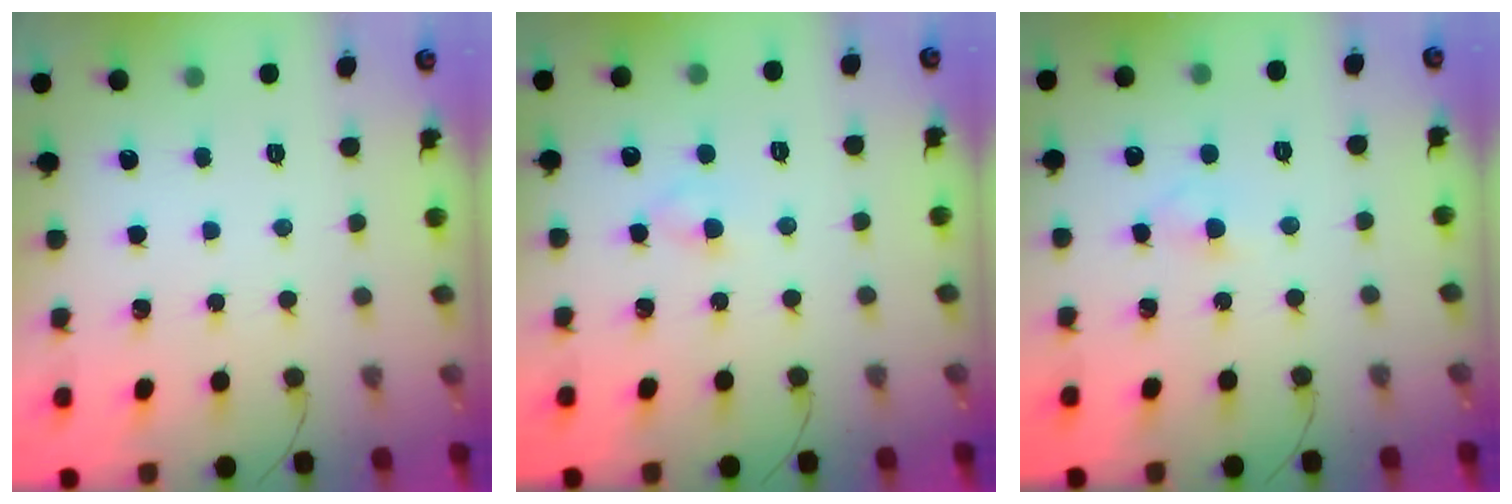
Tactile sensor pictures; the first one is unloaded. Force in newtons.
{"total": 2.7, "press": 2.4, "slide": 1.2}
{"total": 2.5, "press": 2.3, "slide": 1.0}